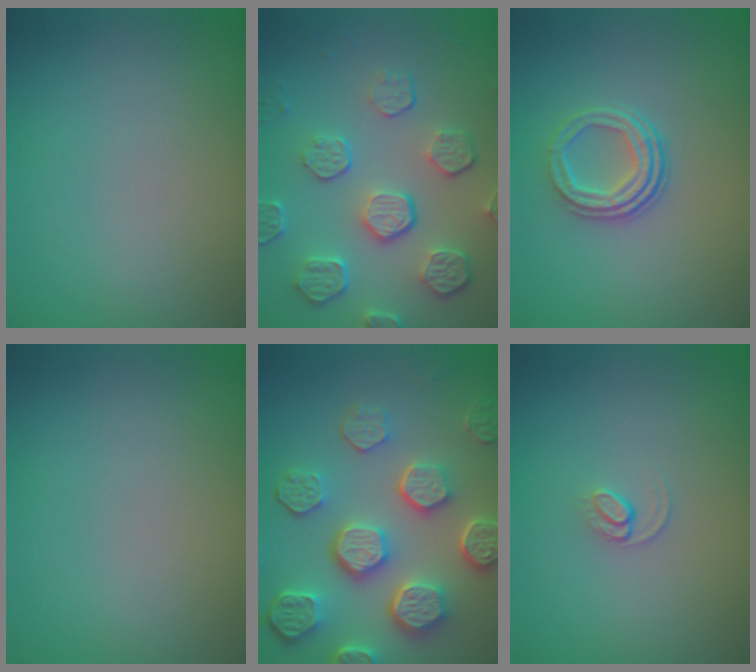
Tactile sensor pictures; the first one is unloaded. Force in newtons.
{"total": 5.8, "press": 4.2, "slide": 4.0}
{"total": 3.0, "press": 2.3, "slide": 1.9}
{"total": 0.0}
{"total": 8.1, "press": 6.2, "slide": 5.3}
{"total": 0.9, "press": 0.4, "slide": 0.8}